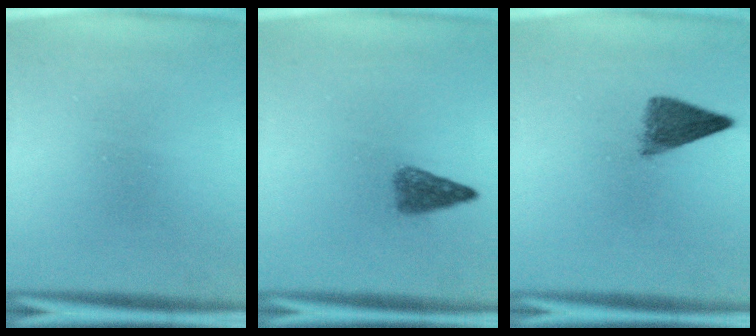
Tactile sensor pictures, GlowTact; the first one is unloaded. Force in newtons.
{"total": 3.2}
{"total": 4.6}